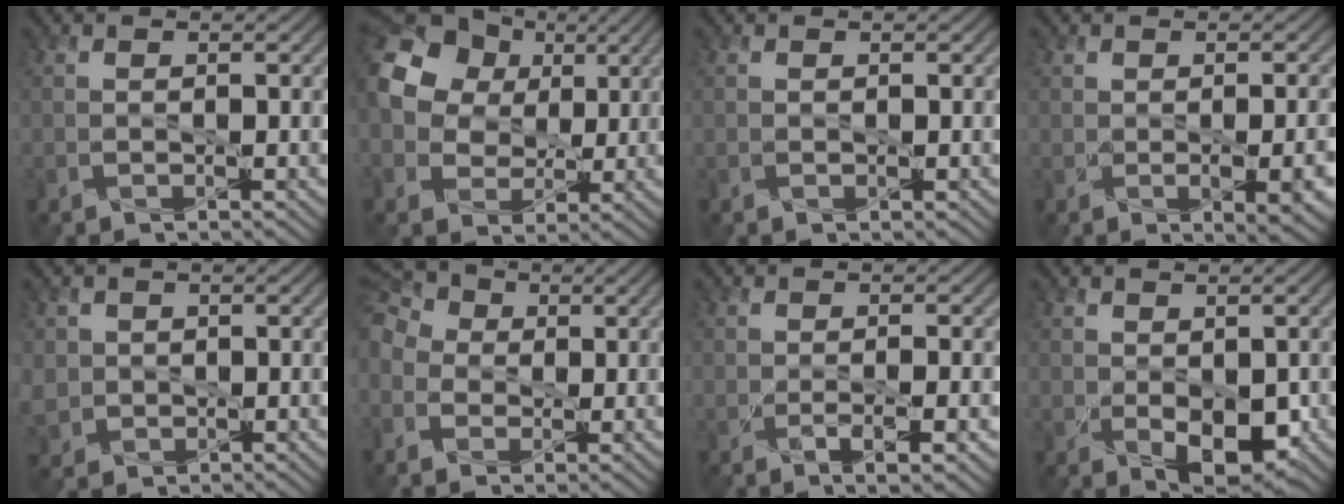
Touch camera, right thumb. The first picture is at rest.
{"total": 16.5, "force": [5.0, 13.4, 8.2], "torque": [-0.237, 0.039, 0.091]}
{"total": 0.0}
{"total": 4.4, "force": [-1.0, 1.8, 3.8], "torque": [-0.055, -0.012, -0.007]}
{"total": 3.1, "force": [0.4, 3.0, 0.8], "torque": [-0.032, -0.007, 0.008]}
{"total": 8.1, "force": [0.0, 6.8, 4.5], "torque": [-0.150, 0.006, -0.018]}
{"total": 2.8, "force": [-1.0, 0.3, 2.6], "torque": [-0.050, -0.006, -0.014]}
{"total": 4.7, "force": [-0.8, 2.6, 3.8], "torque": [-0.071, -0.018, -0.003]}